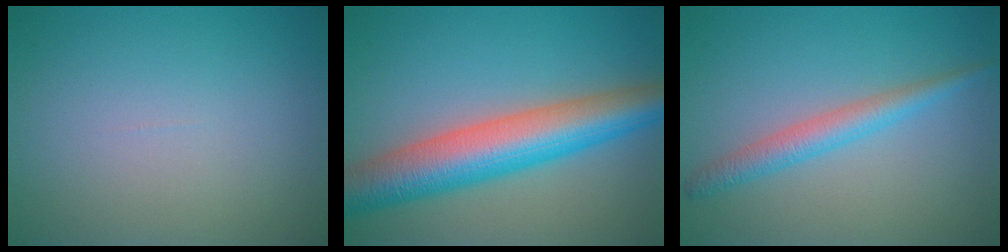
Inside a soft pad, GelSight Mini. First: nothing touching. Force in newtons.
{"total": 9.0, "press": 8.9, "slide": 0.1}
{"total": 2.8, "press": 2.8, "slide": 0.1}